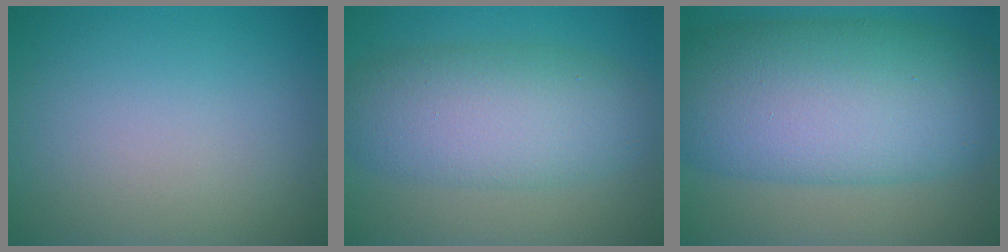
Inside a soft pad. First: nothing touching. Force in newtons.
{"total": 7.3, "press": 7.3, "slide": 0.3}
{"total": 13.4, "press": 13.4, "slide": 0.0}